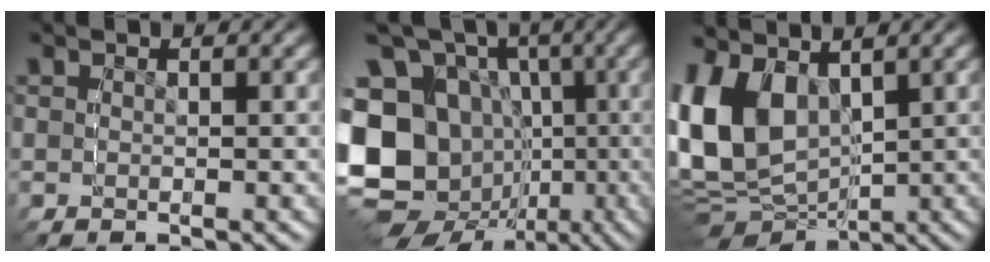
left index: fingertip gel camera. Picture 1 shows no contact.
{"total": 18.5, "force": [-2.8, 15.3, 9.9], "torque": [-0.208, -0.058, -0.049]}
{"total": 13.0, "force": [-0.9, 10.2, 8.0], "torque": [-0.210, -0.039, -0.006]}